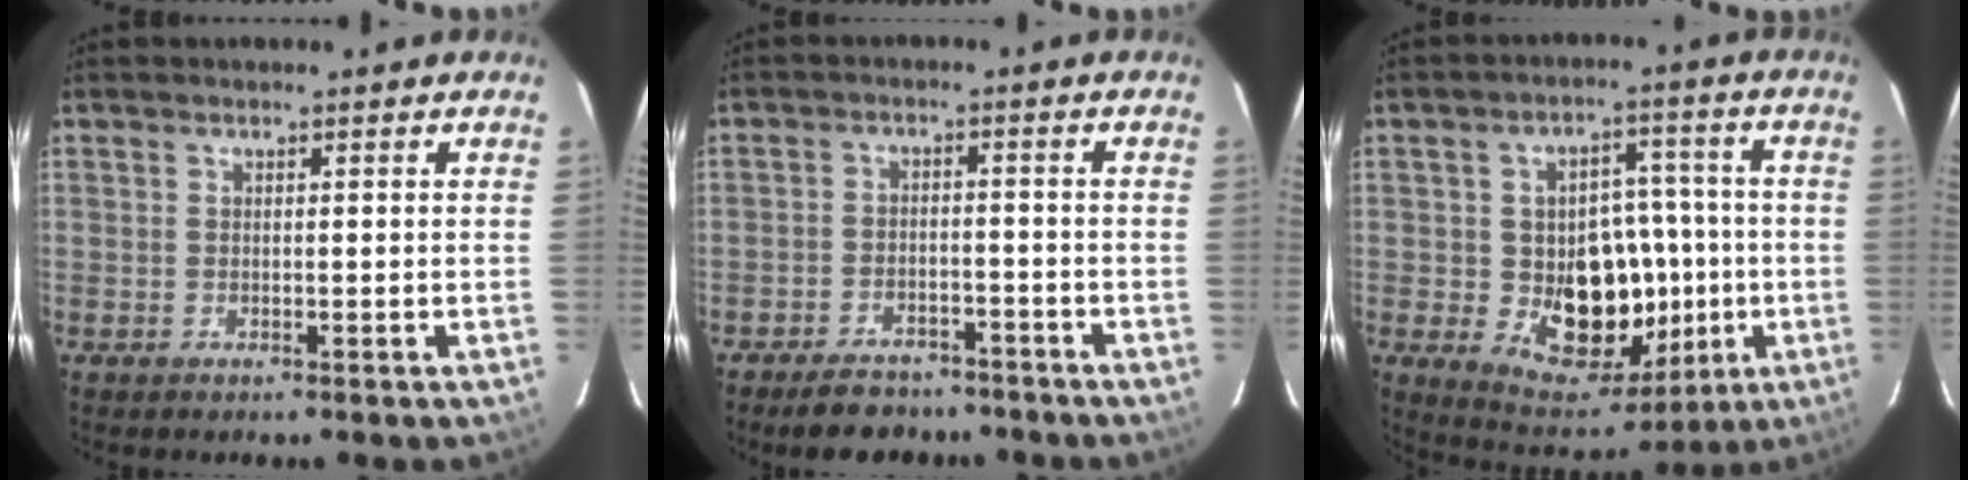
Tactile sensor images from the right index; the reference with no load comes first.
{"total": 9.2, "force": [-7.6, 4.1, 3.3], "torque": [-0.080, 0.007, -0.106]}
{"total": 15.5, "force": [-2.4, 12.1, 9.3], "torque": [-0.161, 0.010, -0.010]}